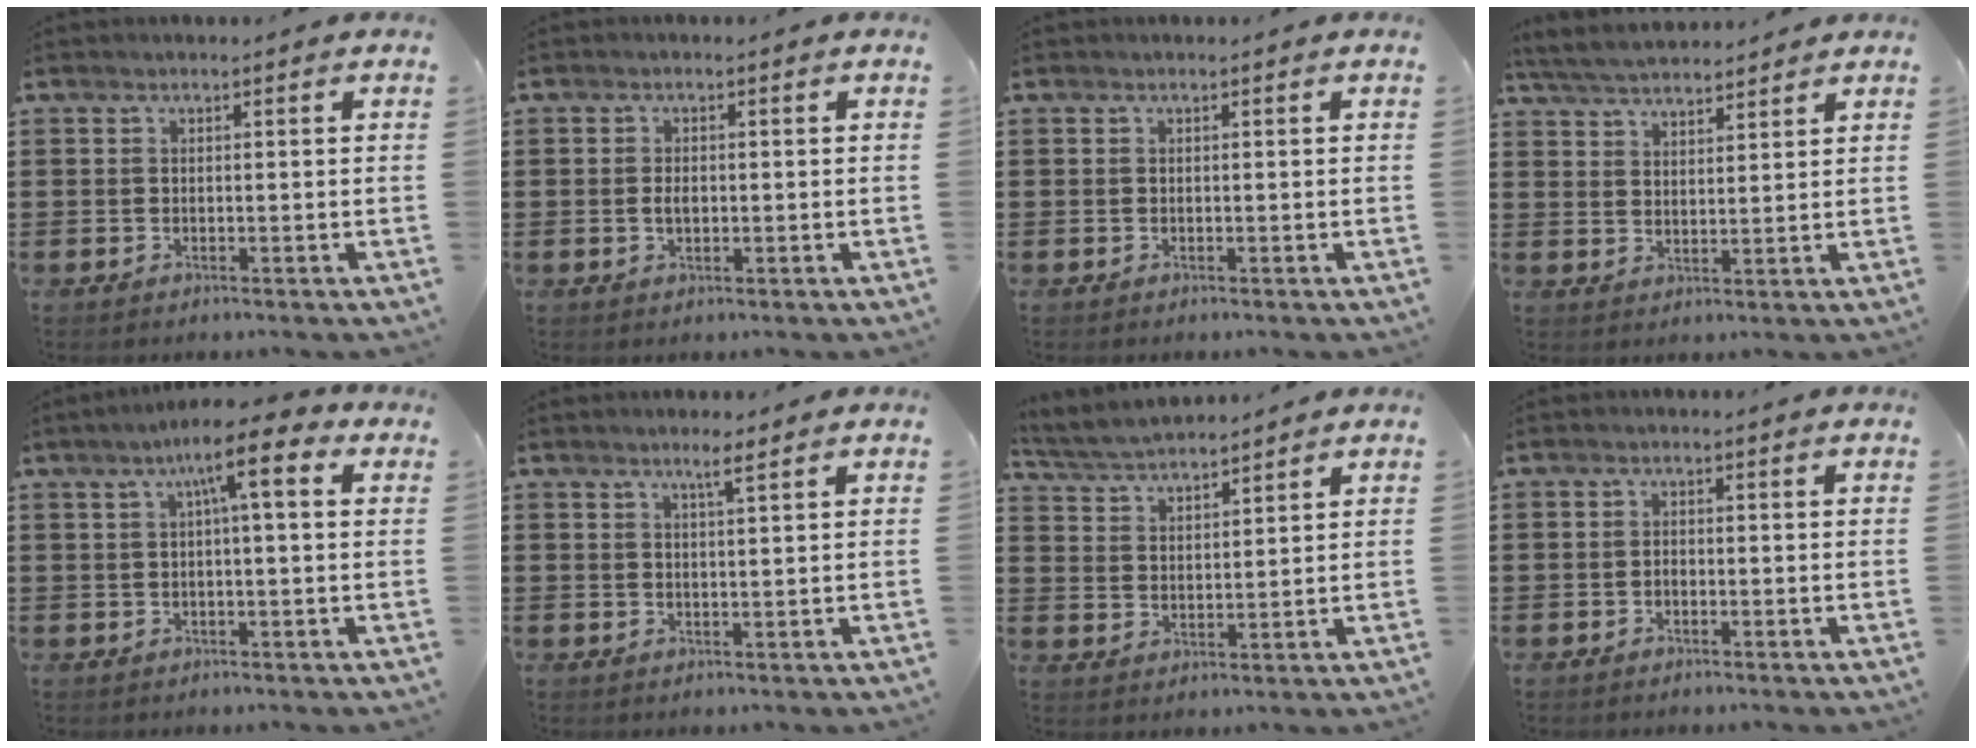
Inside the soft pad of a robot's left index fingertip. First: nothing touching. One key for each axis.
{"total": 1.8, "fx": -0.1, "fy": 0.9, "fz": 1.5, "tx": -0.030, "ty": 0.004, "tz": -0.002}
{"total": 0.0}
{"total": 4.7, "fx": 4.5, "fy": 0.7, "fz": 1.0, "tx": -0.035, "ty": -0.011, "tz": 0.083}
{"total": 7.1, "fx": 2.5, "fy": 0.9, "fz": 6.6, "tx": -0.118, "ty": 0.001, "tz": 0.034}
{"total": 2.2, "fx": 1.7, "fy": -0.1, "fz": 1.4, "tx": -0.032, "ty": 0.000, "tz": 0.030}
{"total": 4.2, "fx": 4.1, "fy": 0.2, "fz": 0.6, "tx": -0.029, "ty": -0.016, "tz": 0.074}
{"total": 0.9, "fx": -0.5, "fy": 0.5, "fz": 0.6, "tx": -0.015, "ty": -0.002, "tz": -0.008}